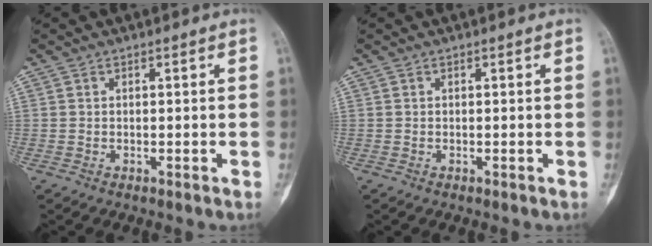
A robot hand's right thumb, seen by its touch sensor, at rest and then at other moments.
{"total": 0.0}